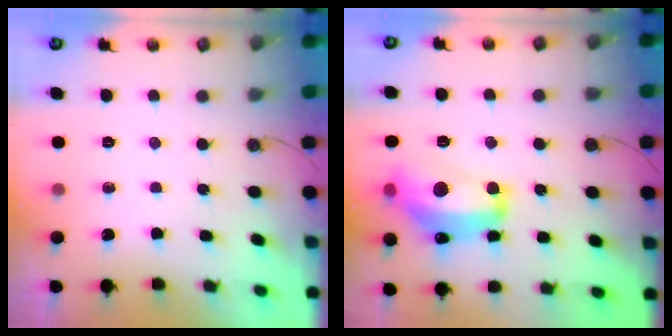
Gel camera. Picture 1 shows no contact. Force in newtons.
{"total": 11.3, "press": 11.2, "slide": 0.8}